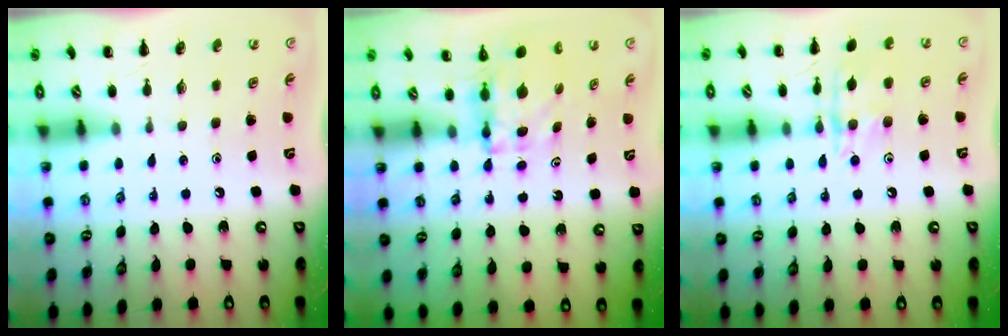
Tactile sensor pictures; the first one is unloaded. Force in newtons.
{"total": 3.9, "press": 3.9, "slide": 0.3}
{"total": 11.9, "press": 11.9, "slide": 0.6}